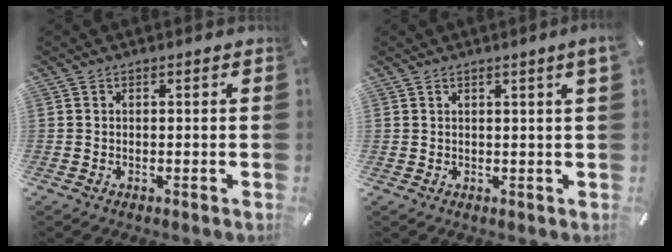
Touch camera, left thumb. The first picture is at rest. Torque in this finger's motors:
{"motor_torque": [1.18, 3.65, 0.99, -0.94, 0.42]}